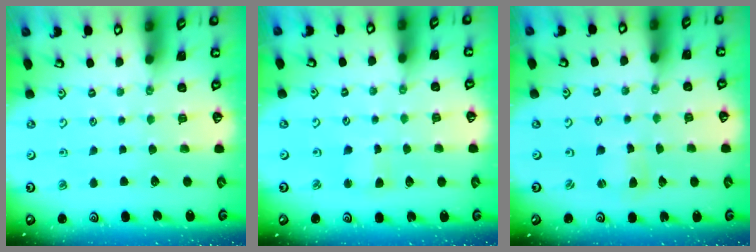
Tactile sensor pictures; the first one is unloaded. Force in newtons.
{"total": 2.9, "press": 2.9, "slide": 0.3}
{"total": 1.8, "press": 1.8, "slide": 0.2}